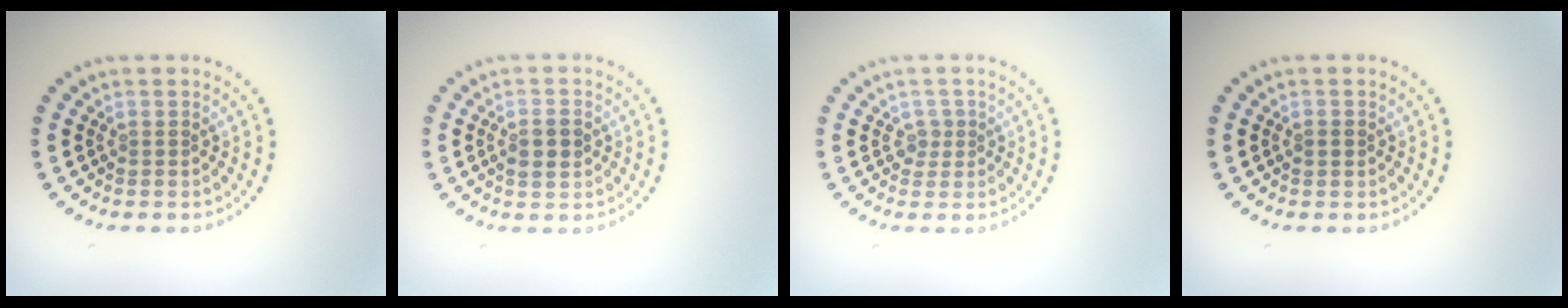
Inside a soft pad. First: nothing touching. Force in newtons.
{"total": 2.2, "press": 2.2, "slide": 0.0}
{"total": 1.2, "press": 1.0, "slide": 0.7}
{"total": 1.0, "press": 1.0, "slide": 0.0}